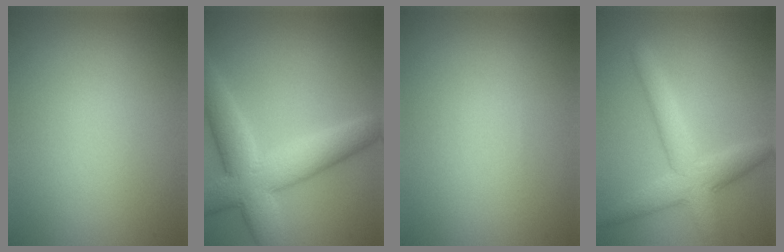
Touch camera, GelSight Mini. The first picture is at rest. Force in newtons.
{"total": 7.7, "press": 7.7, "slide": 0.5}
{"total": 0.0}
{"total": 4.8, "press": 4.8, "slide": 0.1}